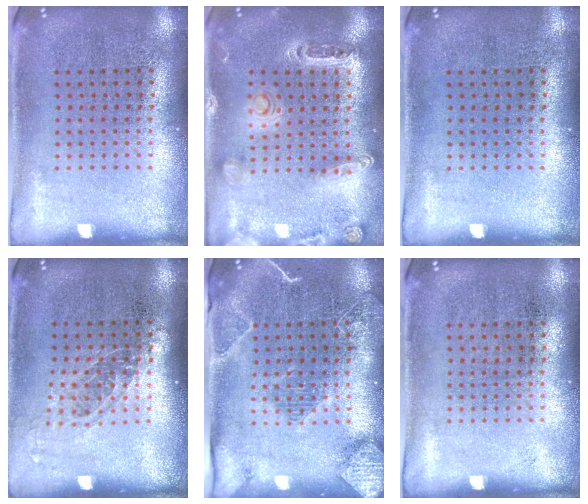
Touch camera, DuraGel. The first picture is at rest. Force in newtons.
{"total": 1.4, "press": 1.4, "slide": 0.3}
{"total": 0.0}
{"total": 1.2, "press": 1.0, "slide": 0.7}
{"total": 2.1, "press": 2.0, "slide": 0.5}
{"total": 0.0}